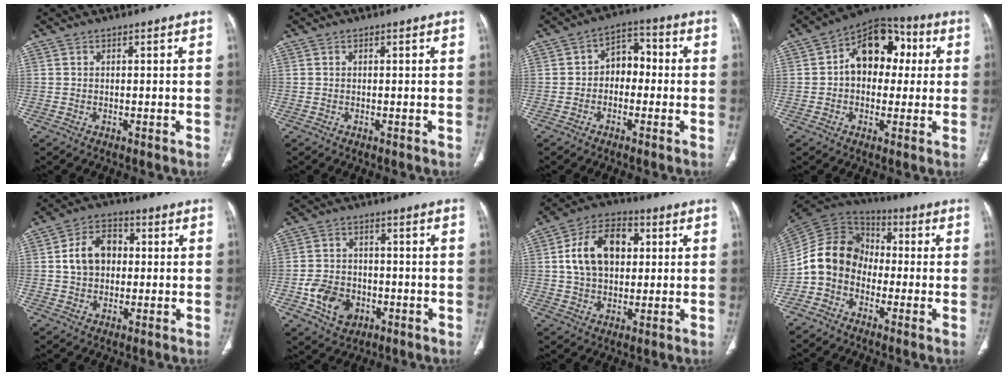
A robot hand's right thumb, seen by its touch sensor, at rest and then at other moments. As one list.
[{"total": 0.0}, {"total": 6.4, "force": [-0.7, 4.7, 4.2], "torque": [-0.031, 0.032, -0.027]}, {"total": 14.0, "force": [2.0, 10.0, 9.5], "torque": [-0.094, 0.031, 0.016]}, {"total": 9.2, "force": [0.7, 7.0, 5.9], "torque": [-0.083, 0.019, 0.006]}, {"total": 8.7, "force": [-2.8, 6.9, 4.6], "torque": [-0.060, 0.015, -0.043]}, {"total": 13.8, "force": [2.5, 9.4, 9.8], "torque": [-0.148, 0.013, 0.038]}, {"total": 12.3, "force": [-3.0, 10.1, 6.3], "torque": [-0.110, 0.052, -0.071]}]